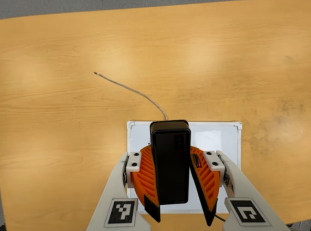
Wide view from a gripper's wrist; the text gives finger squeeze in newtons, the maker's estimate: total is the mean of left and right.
{"total": 7.9, "left": 8.6, "right": 7.1}